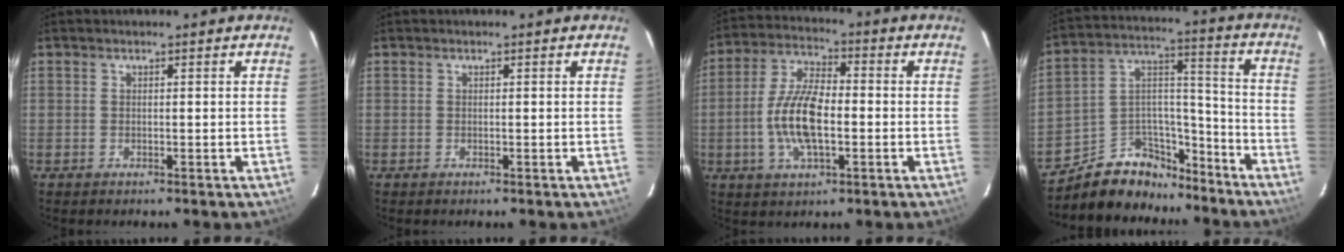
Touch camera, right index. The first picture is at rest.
{"total": 0.0}
{"total": 11.4, "force": [-2.2, 4.7, 10.2], "torque": [-0.210, 0.004, -0.043]}
{"total": 14.5, "force": [-11.5, 8.0, 3.7], "torque": [-0.071, 0.079, -0.180]}